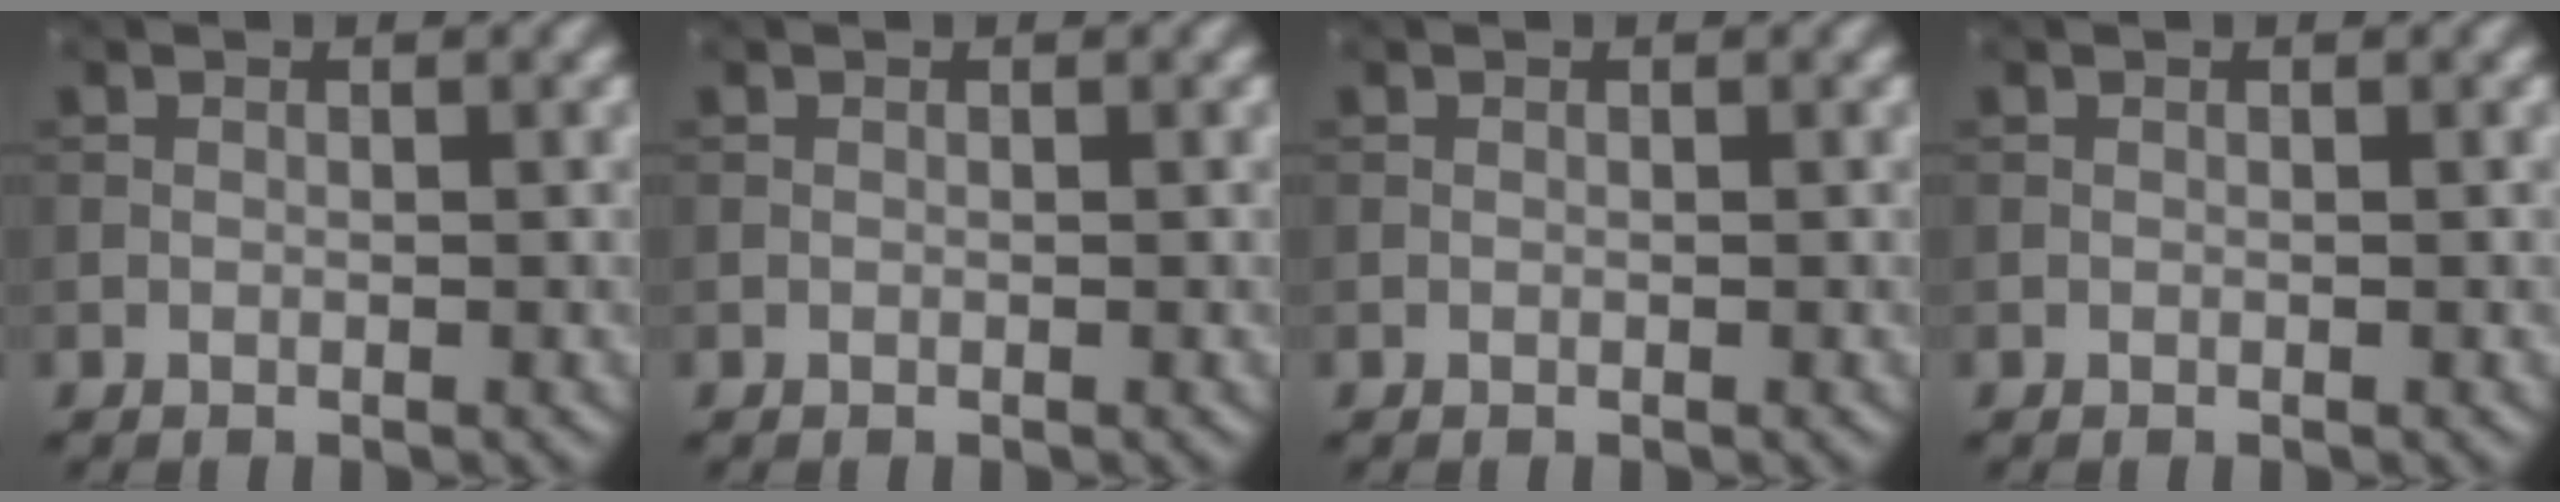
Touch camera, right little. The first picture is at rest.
{"total": 0.0}
{"total": 0.0}
{"total": 0.0}